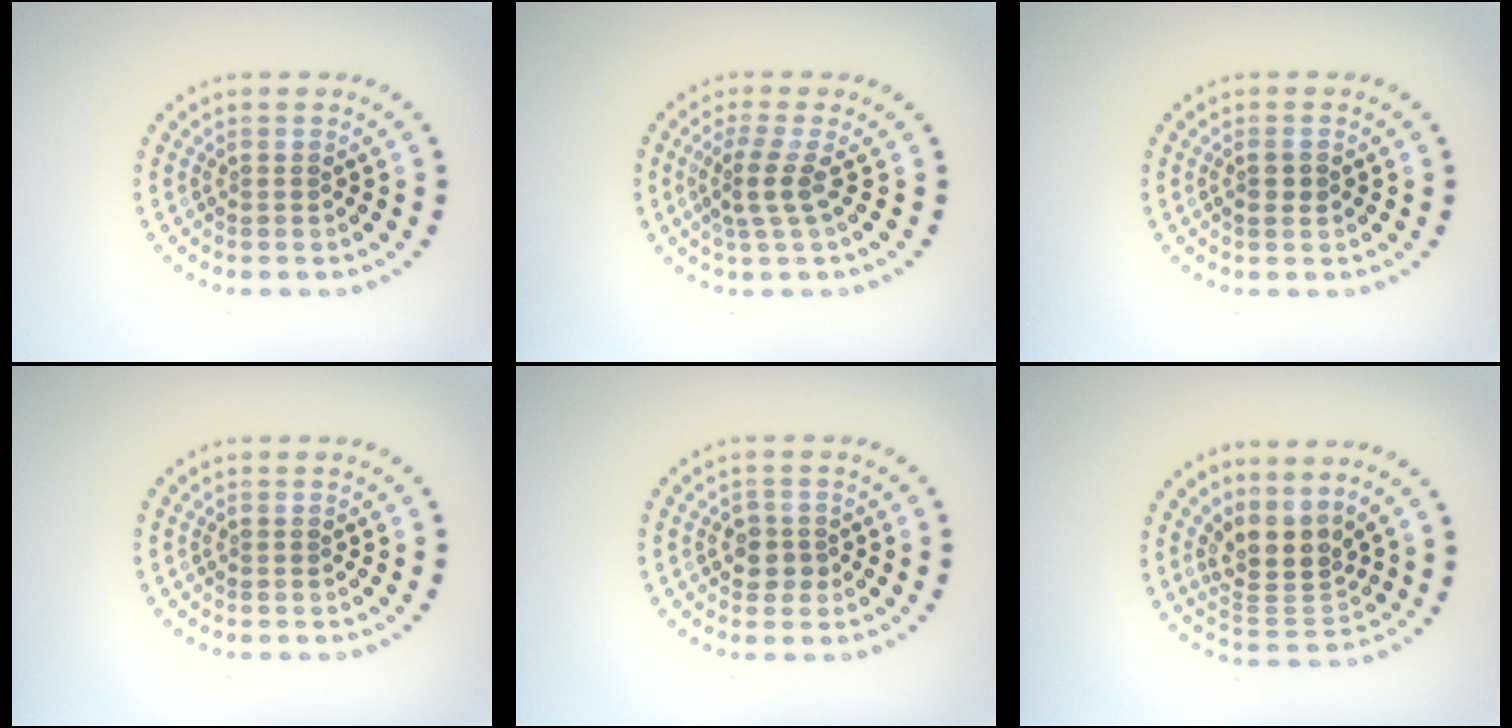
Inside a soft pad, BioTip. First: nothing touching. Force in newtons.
{"total": 2.7, "press": 1.9, "slide": 1.9}
{"total": 1.2, "press": 1.2, "slide": 0.3}
{"total": 0.0}
{"total": 1.9, "press": 1.7, "slide": 0.6}
{"total": 3.8, "press": 3.1, "slide": 2.2}